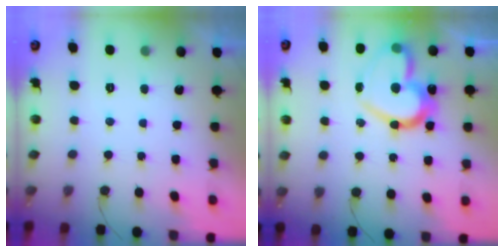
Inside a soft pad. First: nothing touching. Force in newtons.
{"total": 21.2, "press": 21.1, "slide": 1.9}